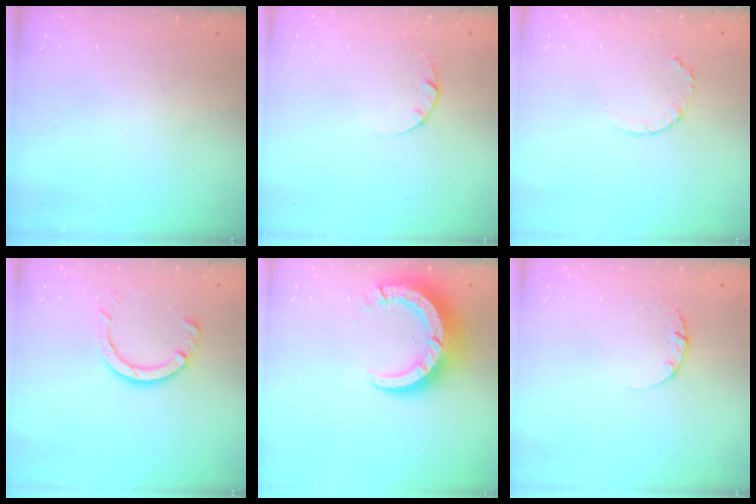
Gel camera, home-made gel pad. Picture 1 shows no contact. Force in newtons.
{"total": 2.2, "press": 2.2, "slide": 0.3}
{"total": 3.7, "press": 3.7, "slide": 0.5}
{"total": 6.4, "press": 6.4, "slide": 0.7}
{"total": 10.6, "press": 10.5, "slide": 1.0}
{"total": 2.4, "press": 2.3, "slide": 0.3}